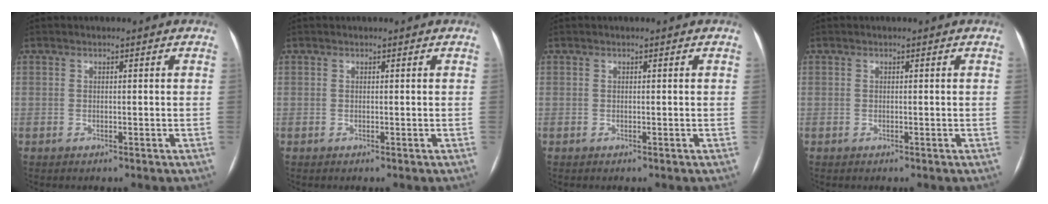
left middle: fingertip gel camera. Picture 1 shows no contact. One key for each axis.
{"total": 0.0}
{"total": 0.0}
{"total": 0.0}